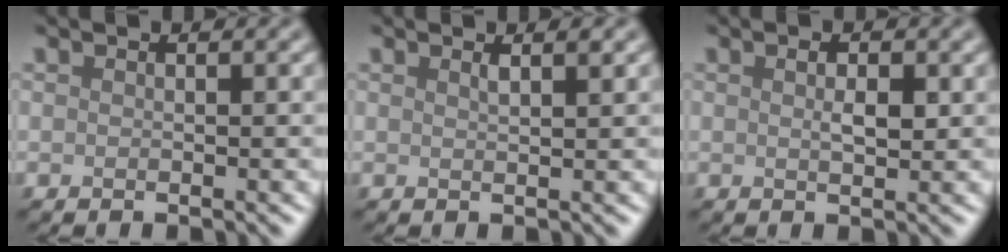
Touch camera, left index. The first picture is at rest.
{"total": 1.1, "force": [0.7, 0.2, 0.8], "torque": [-0.009, 0.001, 0.010]}
{"total": 1.7, "force": [0.4, 0.6, 1.5], "torque": [-0.027, -0.002, 0.008]}